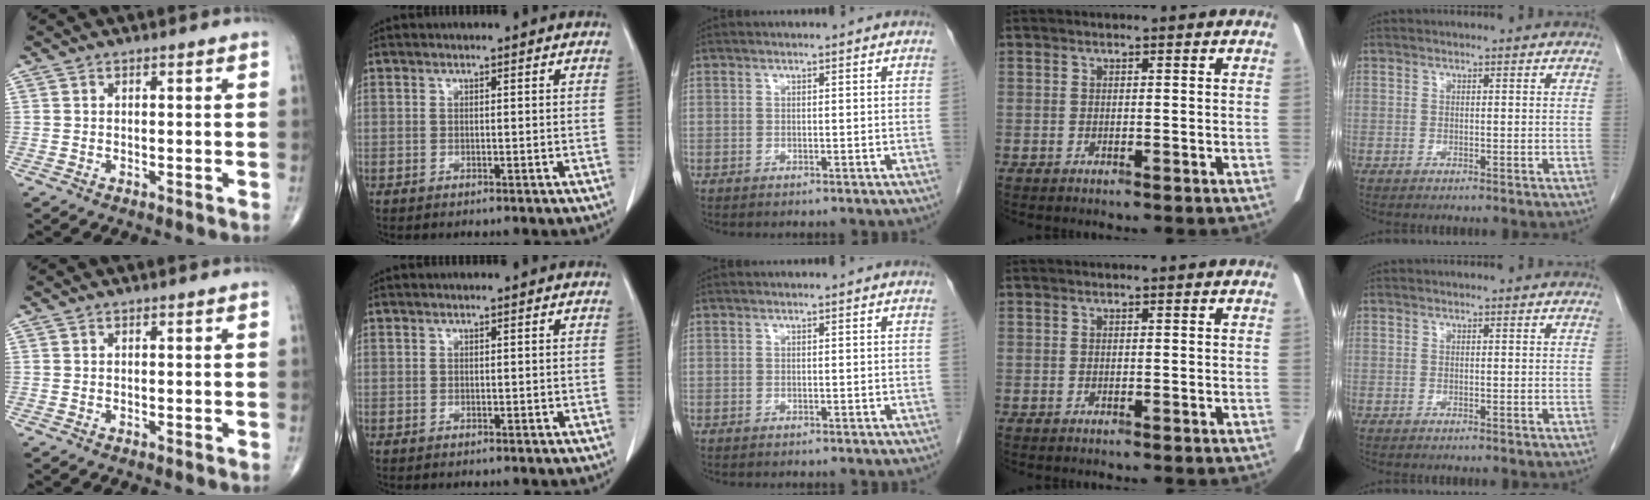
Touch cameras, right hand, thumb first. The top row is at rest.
{}